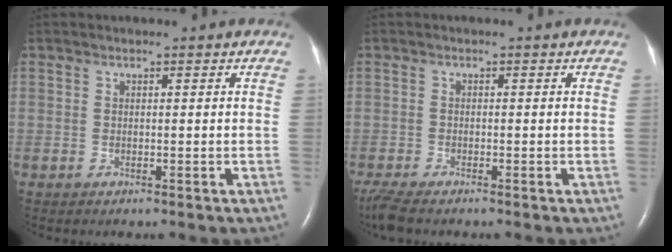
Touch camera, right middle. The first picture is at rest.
{"total": 4.2, "force": [-3.5, 0.6, 2.2], "torque": [-0.054, -0.016, -0.063]}